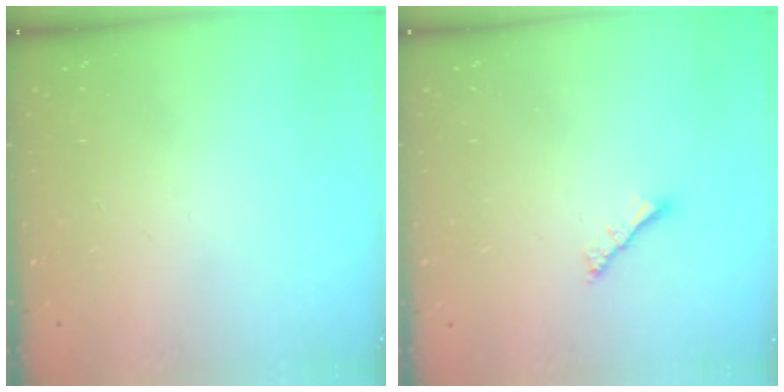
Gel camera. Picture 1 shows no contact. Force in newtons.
{"total": 2.5, "press": 2.4, "slide": 0.5}